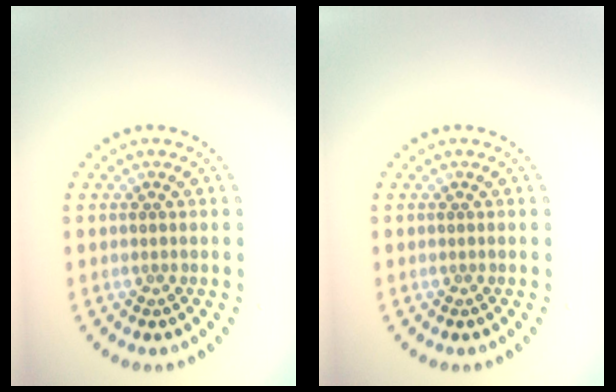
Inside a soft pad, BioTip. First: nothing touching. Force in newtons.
{"total": 0.0}